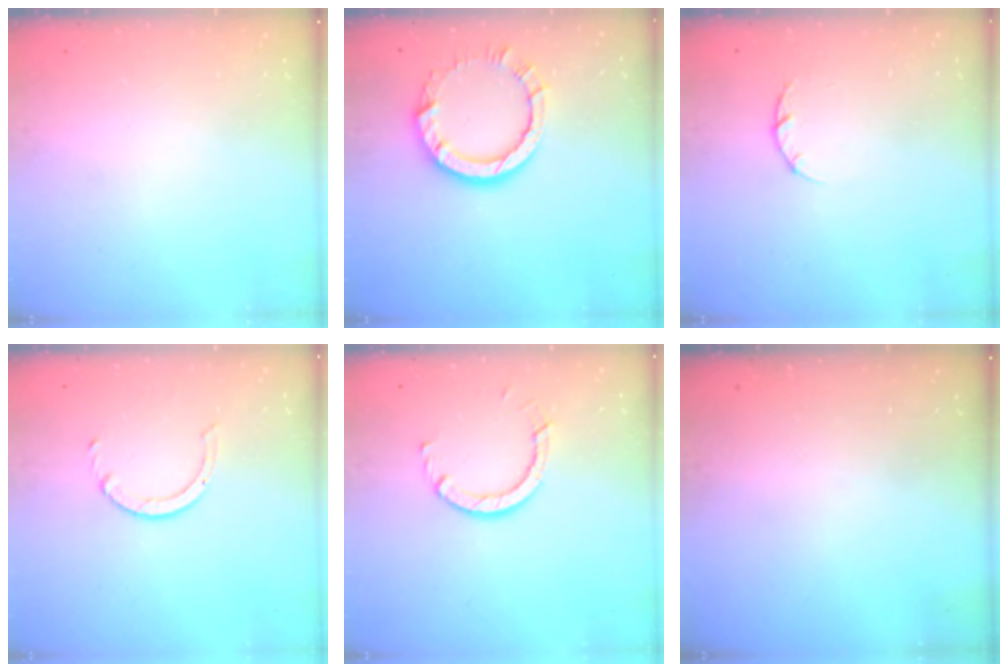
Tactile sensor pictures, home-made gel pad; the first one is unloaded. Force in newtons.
{"total": 9.7, "press": 9.6, "slide": 0.7}
{"total": 3.1, "press": 3.0, "slide": 0.4}
{"total": 2.5, "press": 2.4, "slide": 0.3}
{"total": 5.1, "press": 5.1, "slide": 0.3}
{"total": 0.0}